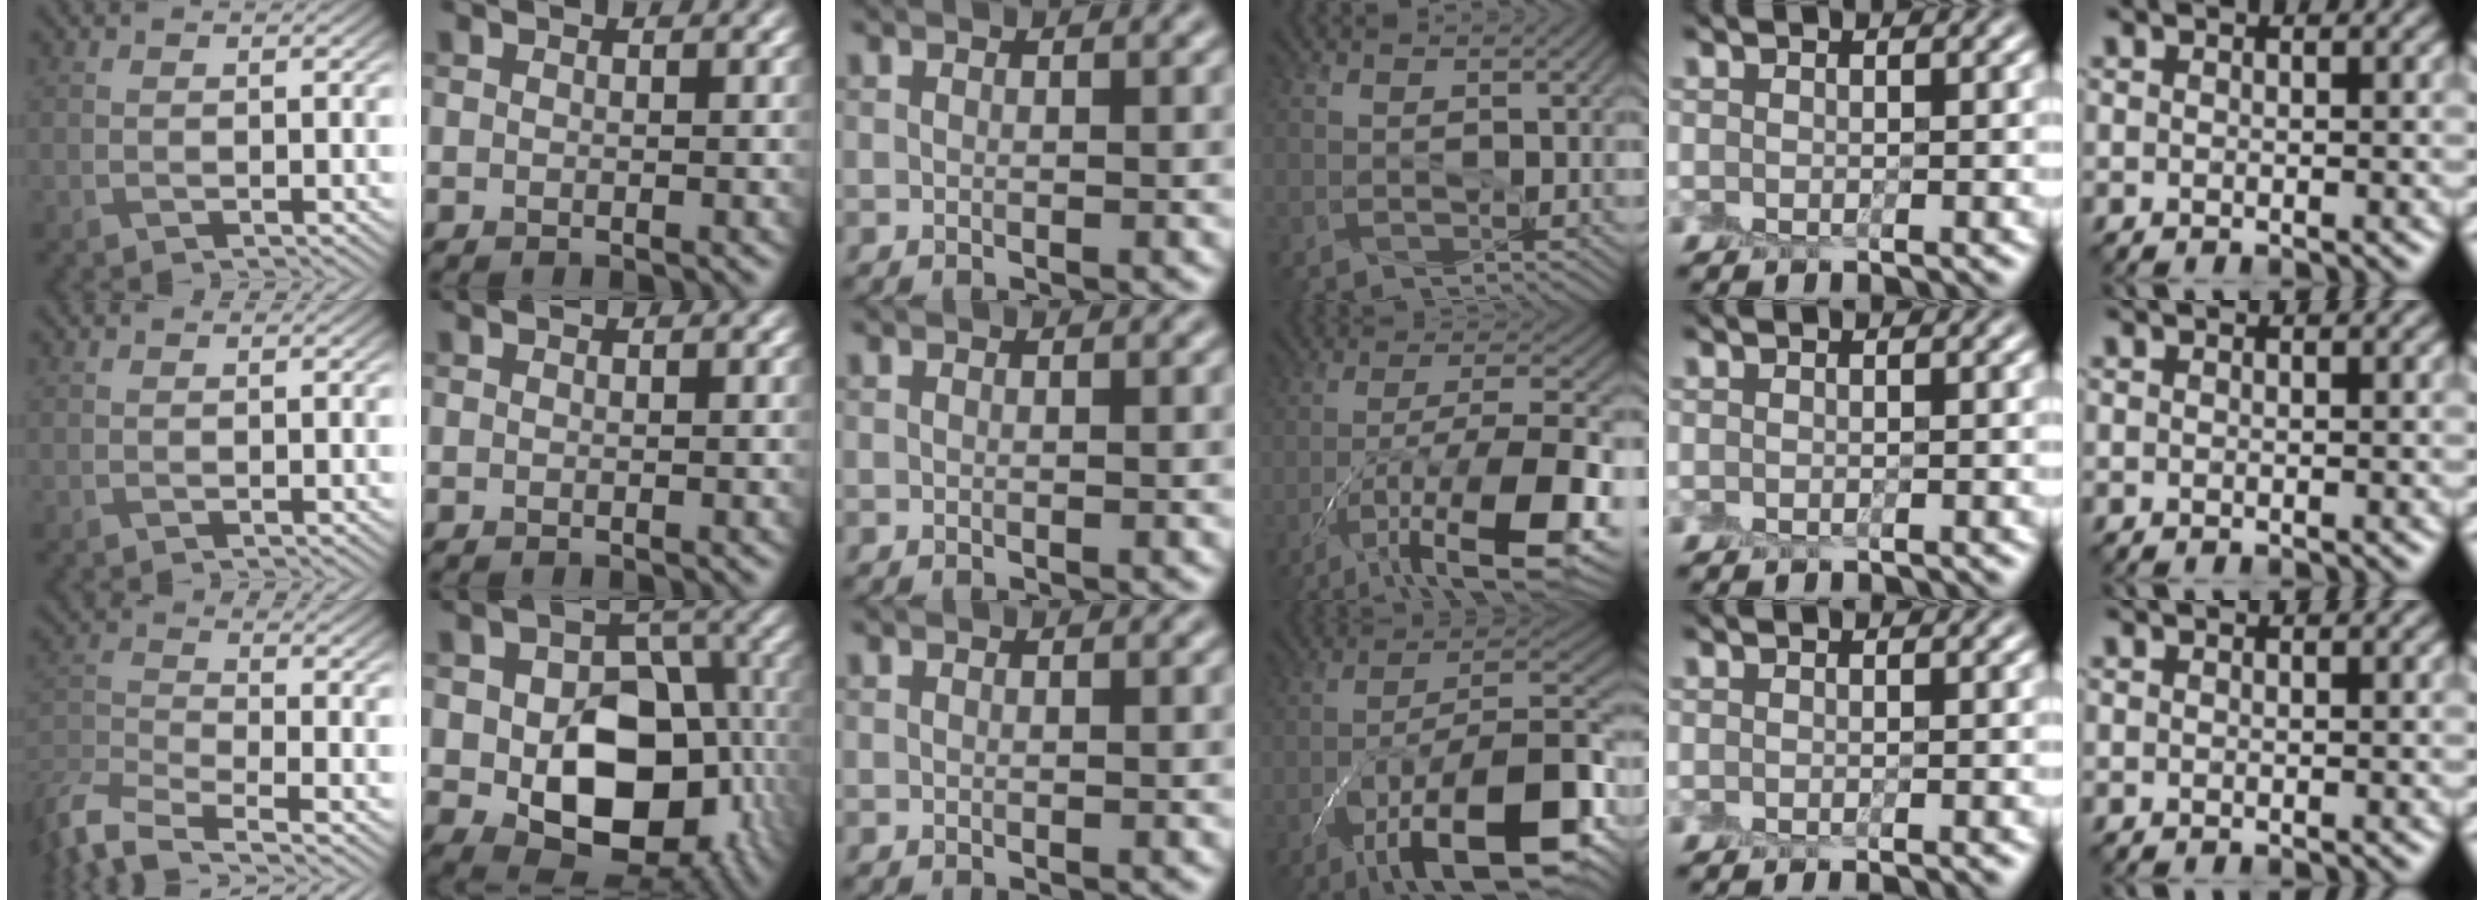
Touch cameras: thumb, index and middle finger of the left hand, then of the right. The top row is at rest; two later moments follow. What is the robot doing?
{"motion": "peel", "object": "postage stamp"}